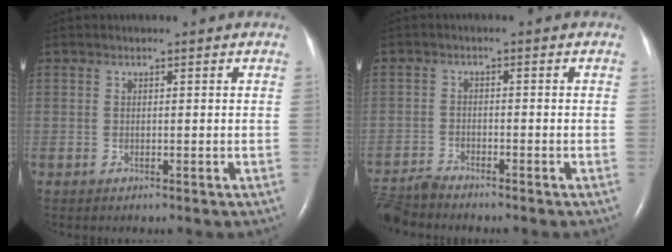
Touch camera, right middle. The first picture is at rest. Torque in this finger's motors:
{"motor_torque": [-0.04, -0.03, -0.02, 0.00]}